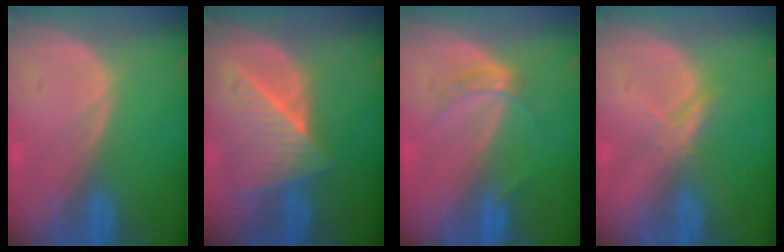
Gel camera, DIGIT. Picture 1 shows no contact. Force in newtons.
{"total": 7.7, "press": 7.5, "slide": 2.0}
{"total": 2.8, "press": 2.5, "slide": 1.3}
{"total": 2.1, "press": 2.1, "slide": 0.2}